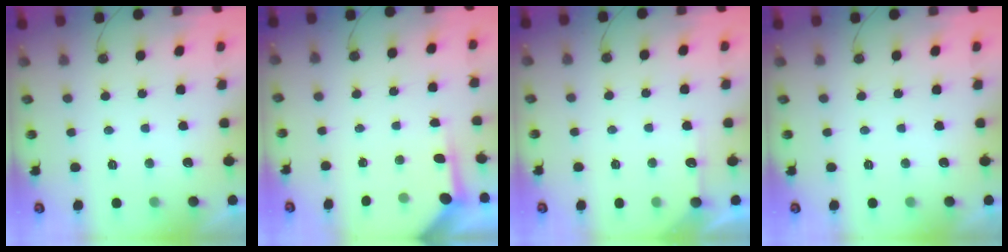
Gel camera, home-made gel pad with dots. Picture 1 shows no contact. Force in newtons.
{"total": 3.4, "press": 3.4, "slide": 0.5}
{"total": 4.9, "press": 4.9, "slide": 0.5}
{"total": 0.0}